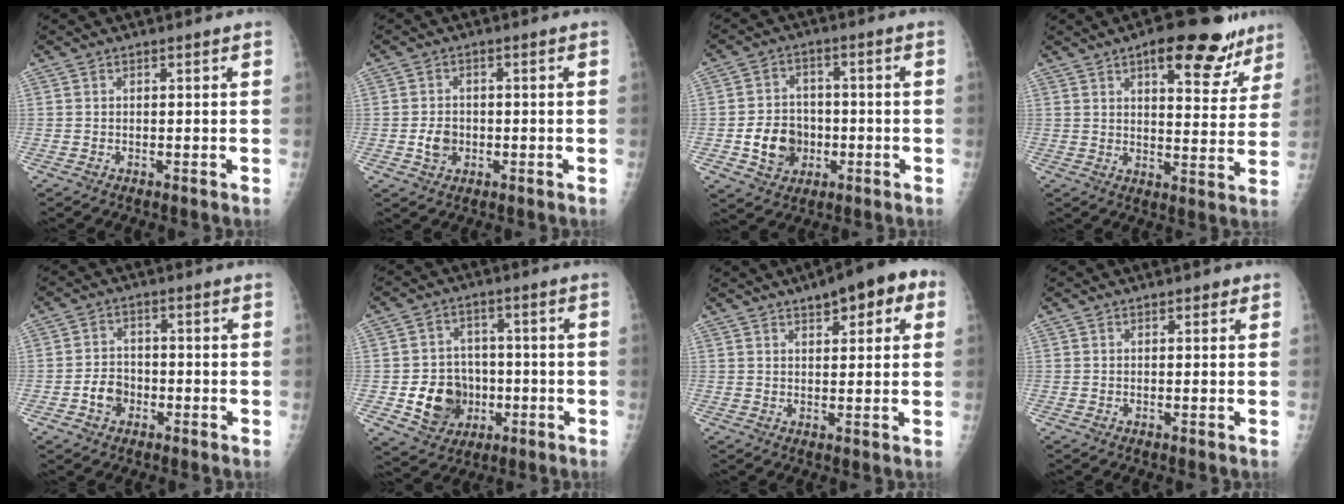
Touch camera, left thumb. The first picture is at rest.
{"total": 3.8, "force": [-1.1, 3.1, 1.9], "torque": [-0.022, 0.007, -0.019]}
{"total": 9.2, "force": [-2.4, 7.7, 4.4], "torque": [-0.043, 0.015, -0.039]}
{"total": 15.4, "force": [9.6, 6.4, 10.3], "torque": [-0.078, -0.037, 0.127]}
{"total": 4.7, "force": [-2.0, 3.7, 2.0], "torque": [-0.017, 0.020, -0.039]}
{"total": 11.2, "force": [-2.7, 9.5, 5.3], "torque": [-0.044, 0.013, -0.037]}
{"total": 10.1, "force": [4.9, 4.1, 7.8], "torque": [-0.070, 0.007, 0.059]}
{"total": 1.3, "force": [0.7, 0.7, 0.9], "torque": [-0.003, 0.001, 0.005]}